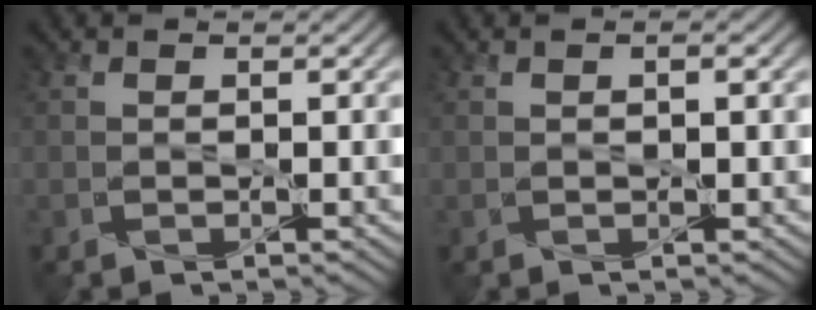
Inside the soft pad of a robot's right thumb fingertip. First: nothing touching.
{"total": 0.6, "force": [0.3, 0.1, 0.5], "torque": [-0.008, -0.001, 0.010]}